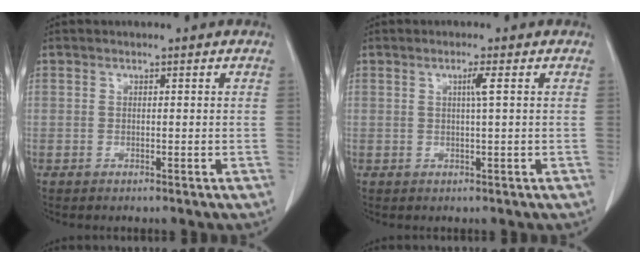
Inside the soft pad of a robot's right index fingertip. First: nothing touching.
{"total": 1.8, "force": [0.4, -0.5, 1.7], "torque": [-0.031, -0.001, 0.008]}